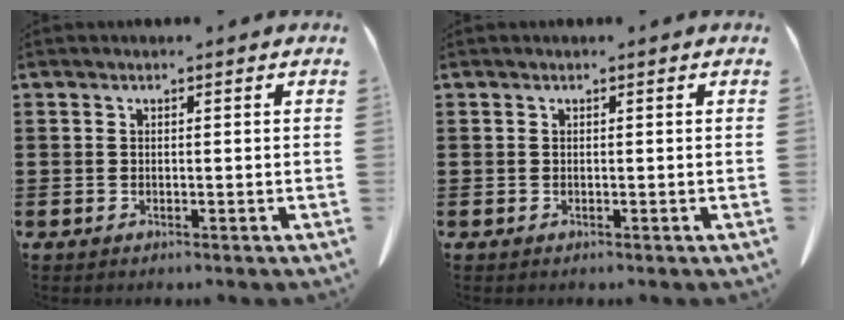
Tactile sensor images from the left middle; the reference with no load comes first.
{"total": 0.0}